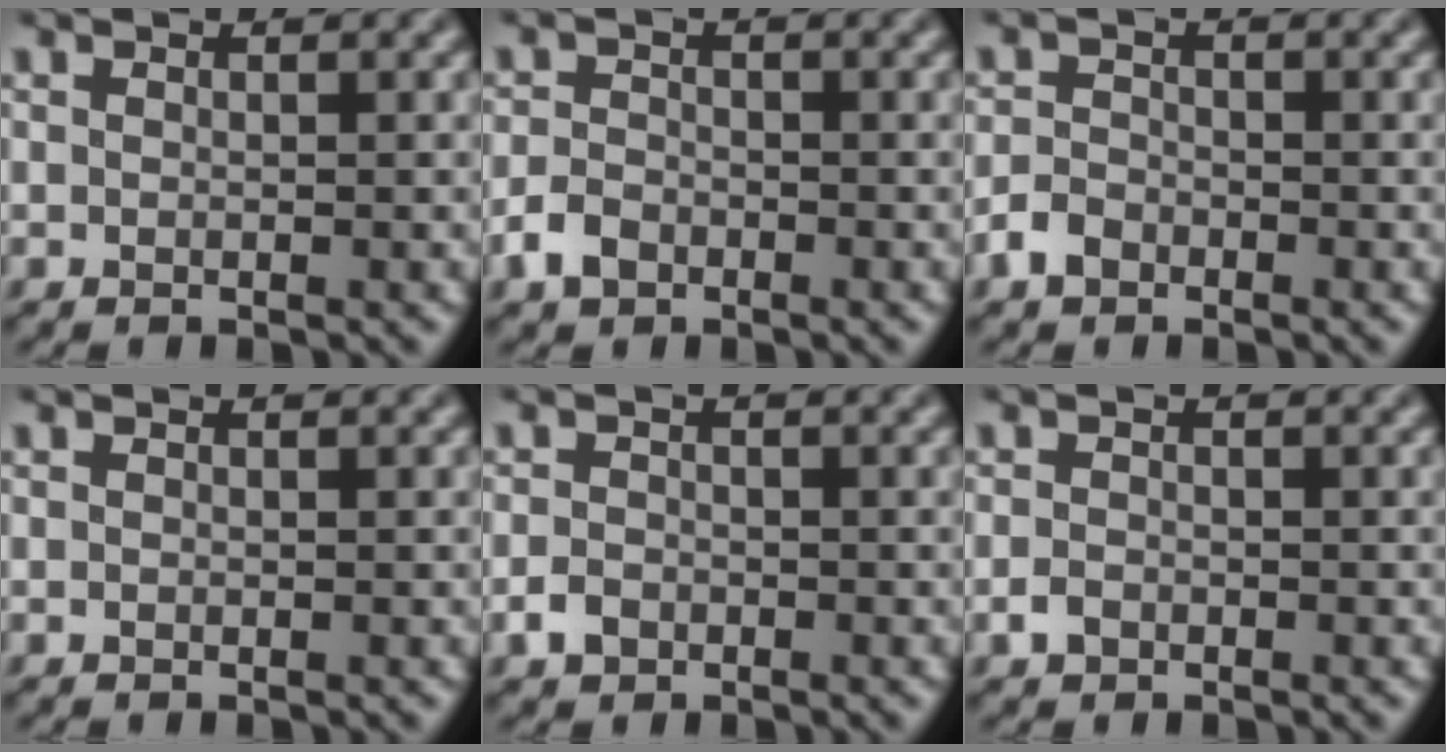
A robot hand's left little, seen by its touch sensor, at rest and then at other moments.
{"total": 2.3, "force": [-1.5, 1.5, 1.0], "torque": [-0.018, 0.002, -0.035]}
{"total": 2.1, "force": [-1.4, 1.4, 0.7], "torque": [-0.012, 0.003, -0.034]}
{"total": 0.0}
{"total": 1.6, "force": [-0.9, 1.2, 0.6], "torque": [-0.010, 0.000, -0.023]}
{"total": 1.2, "force": [-0.7, 0.8, 0.4], "torque": [-0.007, 0.000, -0.018]}